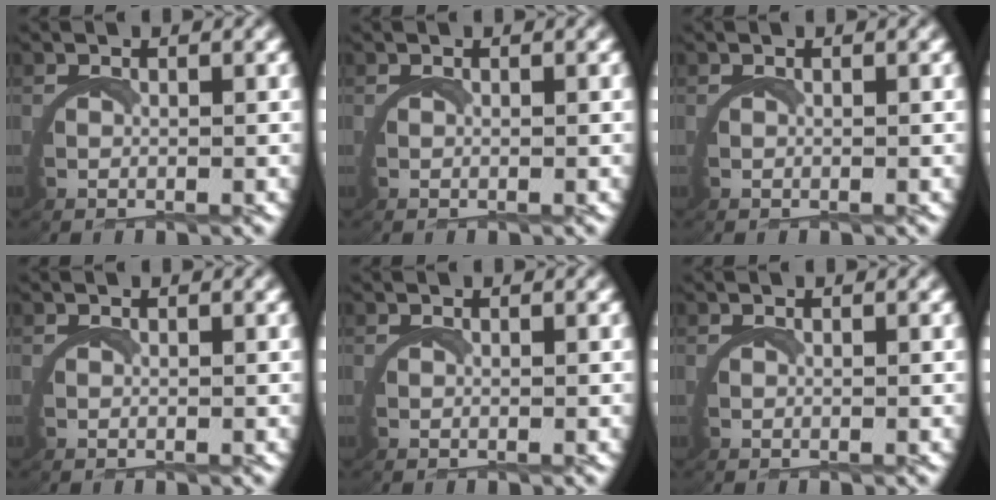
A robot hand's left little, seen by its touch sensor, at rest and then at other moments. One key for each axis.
{"total": 0.0}
{"total": 0.0}
{"total": 0.0}
{"total": 0.0}
{"total": 0.0}